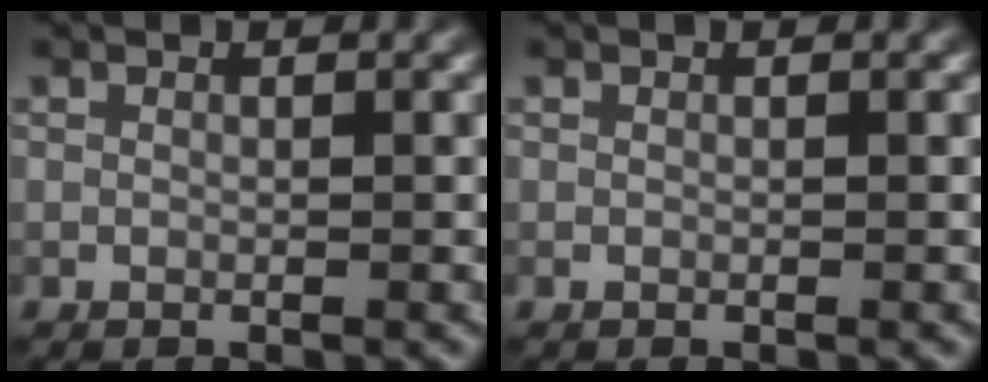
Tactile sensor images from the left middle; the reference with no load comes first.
{"total": 0.0}